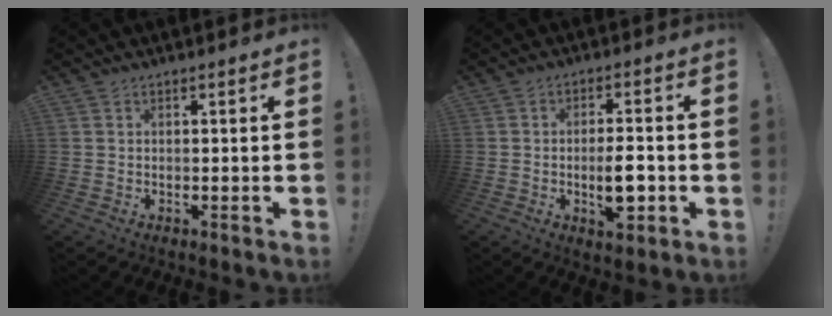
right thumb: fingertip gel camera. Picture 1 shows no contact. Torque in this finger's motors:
{"motor_torque": [0.76, 0.68, 0.47, -0.42, 0.02]}